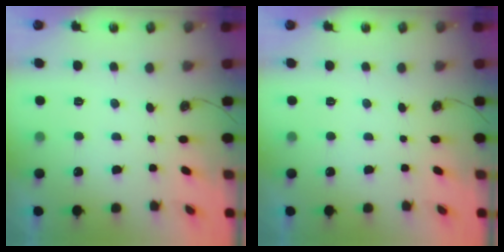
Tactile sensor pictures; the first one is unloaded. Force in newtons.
{"total": 0.0}